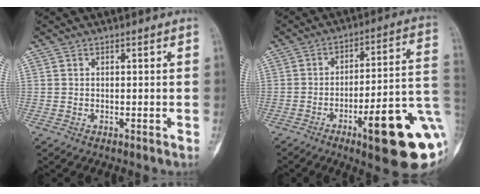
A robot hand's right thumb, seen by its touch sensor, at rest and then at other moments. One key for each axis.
{"total": 21.6, "fx": -7.4, "fy": 4.9, "fz": 19.7, "tx": -0.207, "ty": 0.032, "tz": -0.095}